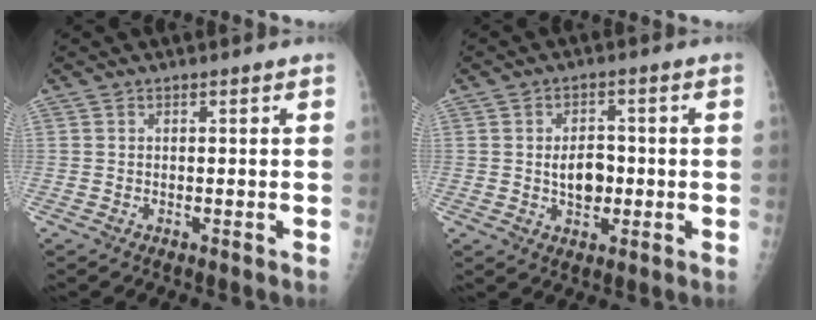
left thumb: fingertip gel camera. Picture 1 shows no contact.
{"total": 5.6, "force": [-0.5, 3.8, 4.1], "torque": [-0.045, 0.004, -0.006]}